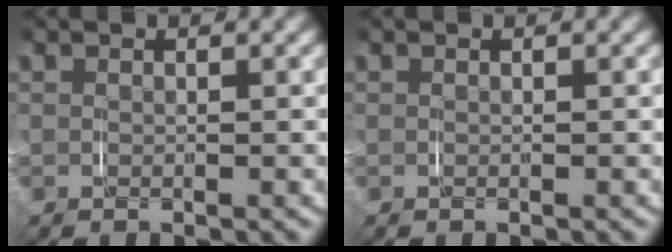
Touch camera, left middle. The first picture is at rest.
{"total": 0.0}